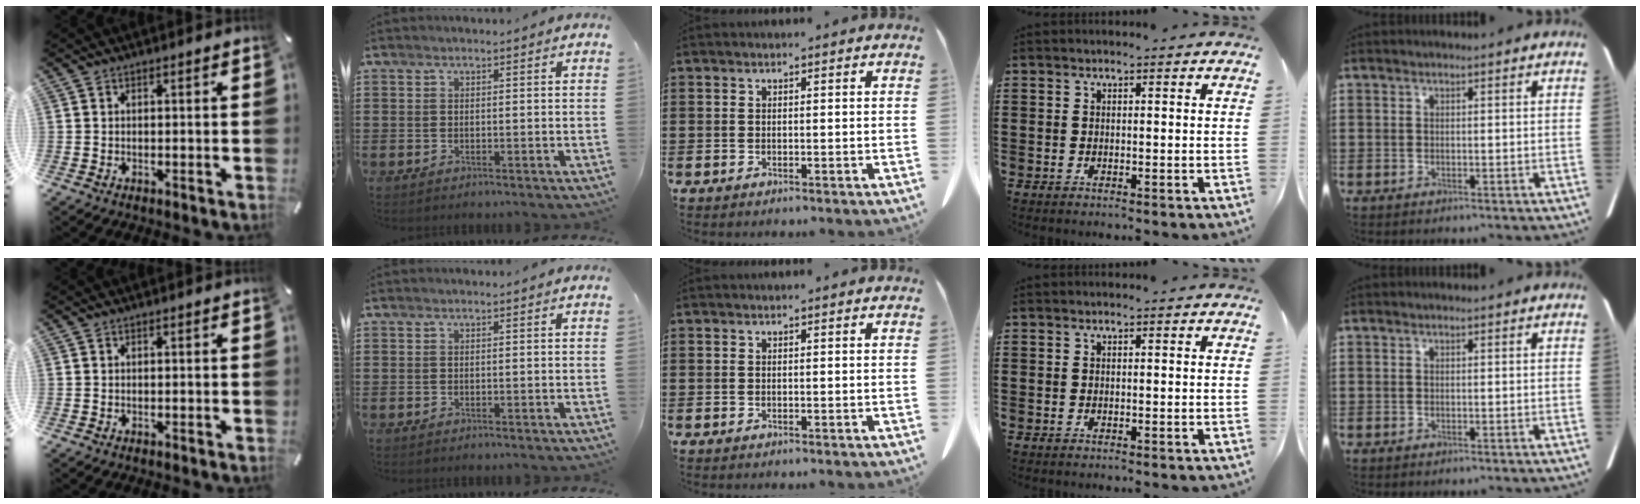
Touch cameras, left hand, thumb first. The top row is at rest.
{}